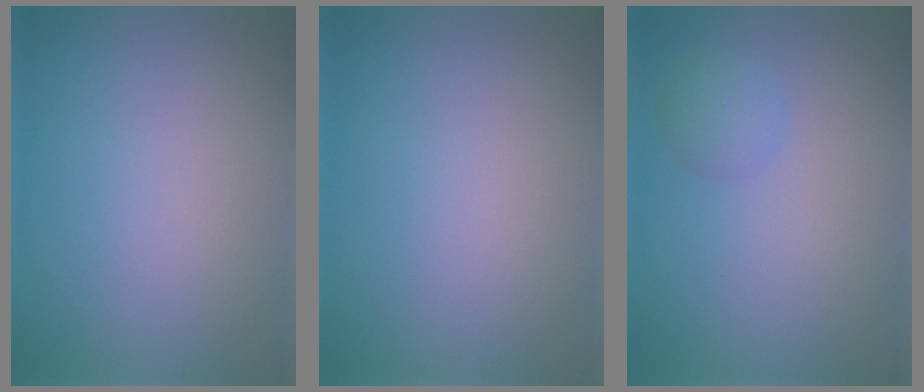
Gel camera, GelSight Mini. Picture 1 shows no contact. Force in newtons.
{"total": 0.0}
{"total": 1.7, "press": 1.7, "slide": 0.0}